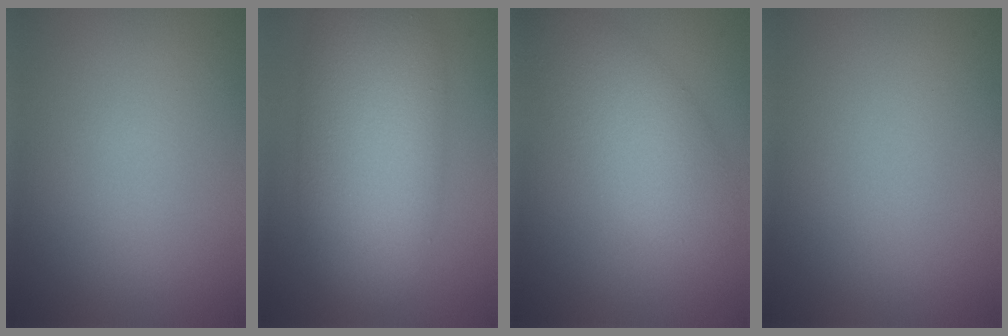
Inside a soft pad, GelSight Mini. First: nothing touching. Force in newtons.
{"total": 10.1, "press": 10.1, "slide": 0.3}
{"total": 5.5, "press": 5.5, "slide": 0.4}
{"total": 0.0}